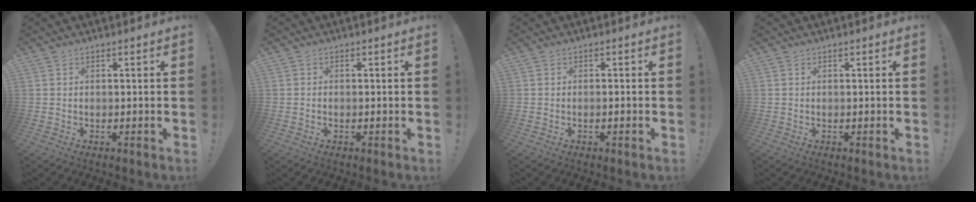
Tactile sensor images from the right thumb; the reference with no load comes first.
{"total": 0.6, "force": [-0.3, 0.4, 0.3], "torque": [-0.013, 0.005, -0.003]}
{"total": 1.3, "force": [-0.9, -0.1, 0.9], "torque": [-0.022, 0.004, -0.014]}
{"total": 0.0}